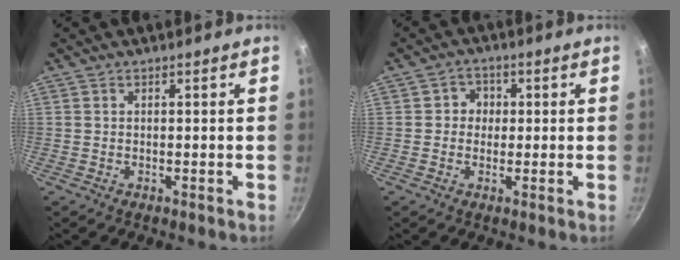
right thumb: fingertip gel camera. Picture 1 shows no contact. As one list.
[{"total": 3.5, "force": [0.1, 3.3, 1.1], "torque": [0.010, 0.005, -0.004]}]